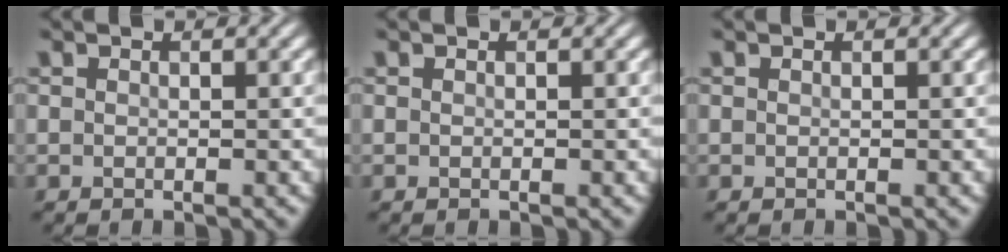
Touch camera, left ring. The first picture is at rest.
{"total": 0.0}
{"total": 0.0}